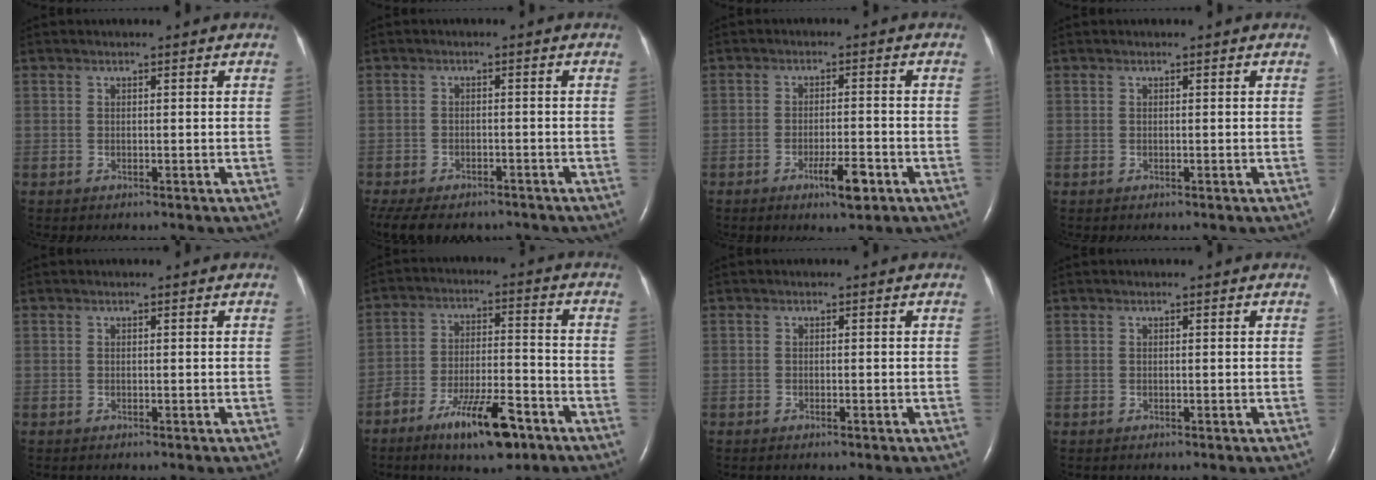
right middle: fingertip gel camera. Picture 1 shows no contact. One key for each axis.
{"total": 13.8, "fx": -10.6, "fy": 6.6, "fz": 6.0, "tx": -0.156, "ty": -0.020, "tz": -0.139}
{"total": 4.8, "fx": -2.6, "fy": 0.8, "fz": 4.0, "tx": -0.070, "ty": -0.003, "tz": -0.041}
{"total": 0.0}
{"total": 0.0}
{"total": 11.3, "fx": -7.2, "fy": 2.8, "fz": 8.3, "tx": -0.143, "ty": -0.002, "tz": -0.119}
{"total": 0.6, "fx": -0.4, "fy": 0.1, "fz": 0.5, "tx": -0.011, "ty": -0.001, "tz": -0.005}
{"total": 0.0}